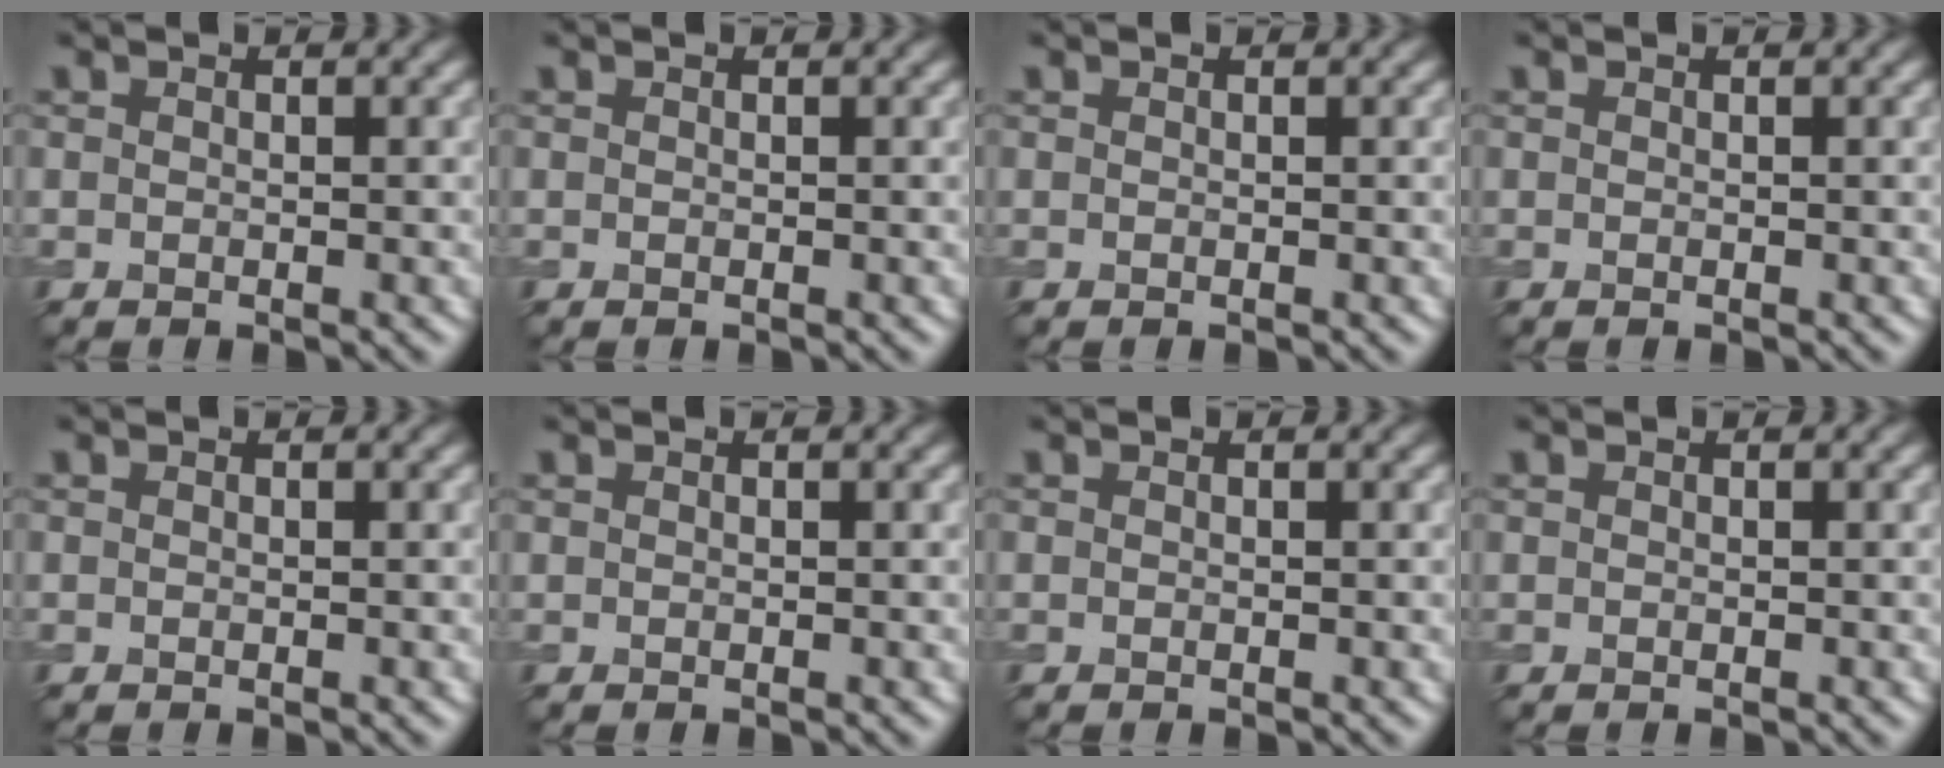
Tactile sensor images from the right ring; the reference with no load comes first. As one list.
[{"total": 0.0}, {"total": 0.0}, {"total": 0.0}, {"total": 0.0}, {"total": 0.0}, {"total": 0.0}, {"total": 0.0}]